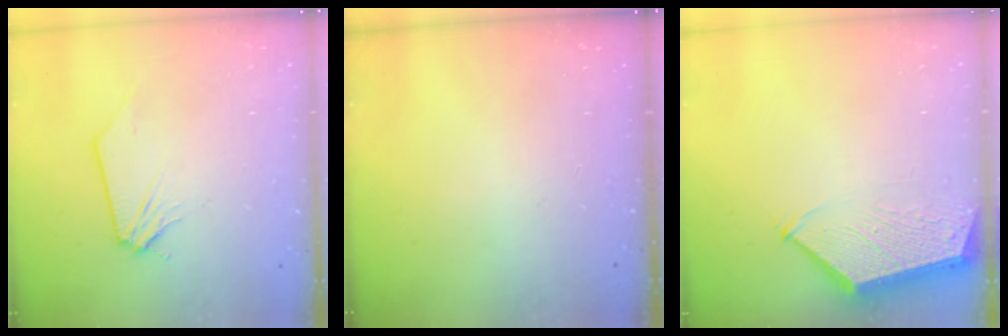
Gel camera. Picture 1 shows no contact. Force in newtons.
{"total": 0.0}
{"total": 3.6, "press": 3.5, "slide": 0.5}